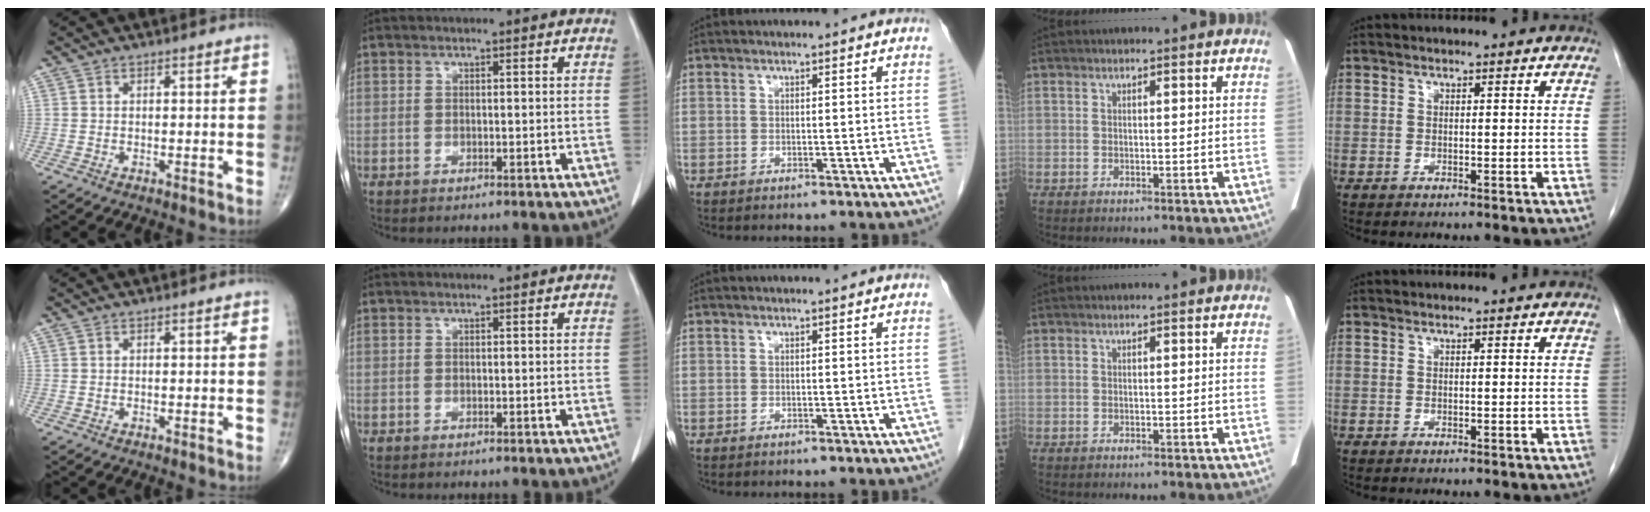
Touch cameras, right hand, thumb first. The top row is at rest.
{}